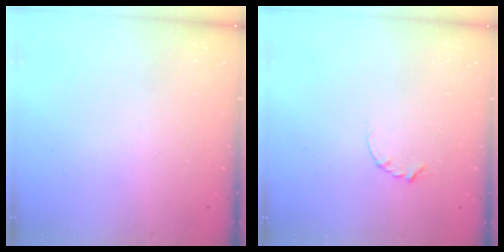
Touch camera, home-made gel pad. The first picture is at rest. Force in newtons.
{"total": 2.9, "press": 2.9, "slide": 0.3}